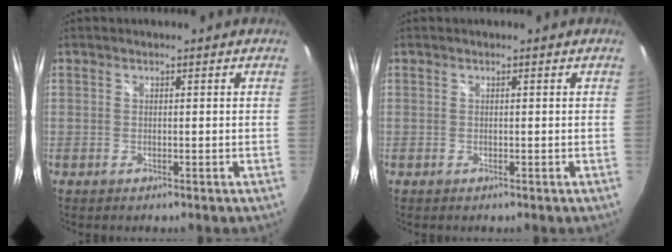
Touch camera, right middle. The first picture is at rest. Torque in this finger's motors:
{"motor_torque": [0.00, 0.00, 0.00, -0.01]}